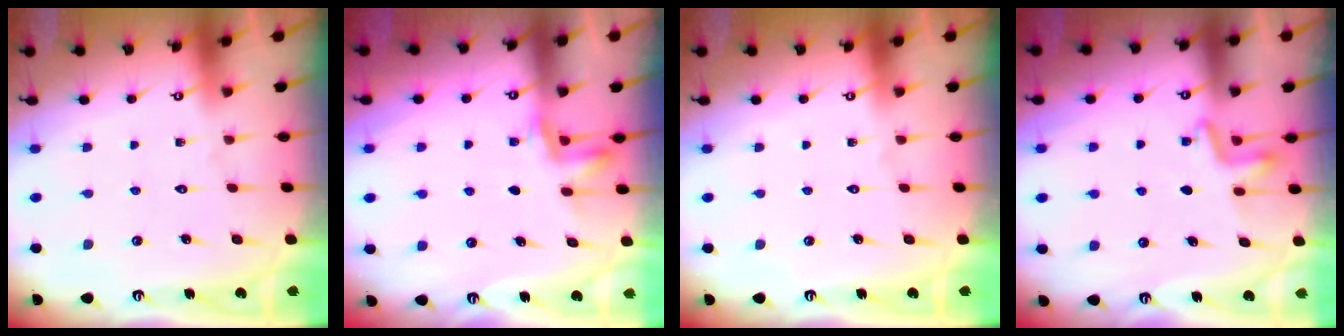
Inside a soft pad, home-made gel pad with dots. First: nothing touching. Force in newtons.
{"total": 3.0, "press": 2.9, "slide": 0.6}
{"total": 0.0}
{"total": 3.2, "press": 3.2, "slide": 0.4}